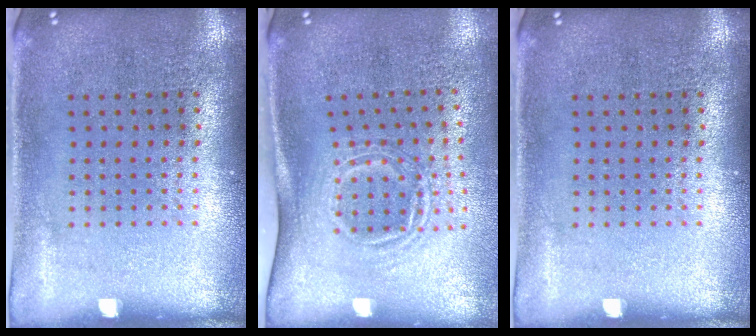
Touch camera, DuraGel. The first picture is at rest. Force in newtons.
{"total": 1.7, "press": 1.2, "slide": 1.2}
{"total": 0.0}